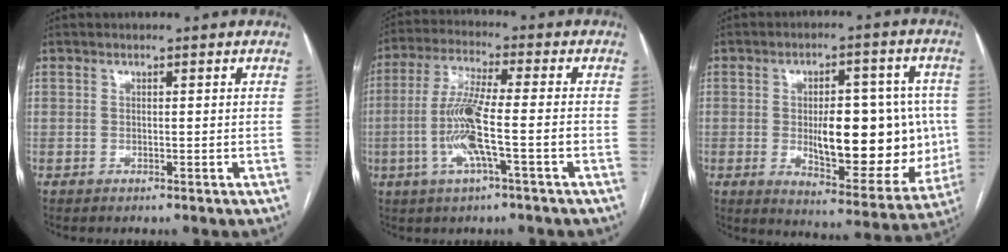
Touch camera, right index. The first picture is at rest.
{"total": 9.7, "force": [-2.4, 0.4, 9.4], "torque": [-0.192, 0.000, -0.052]}
{"total": 17.8, "force": [-0.8, 7.2, 16.3], "torque": [-0.222, 0.007, 0.004]}